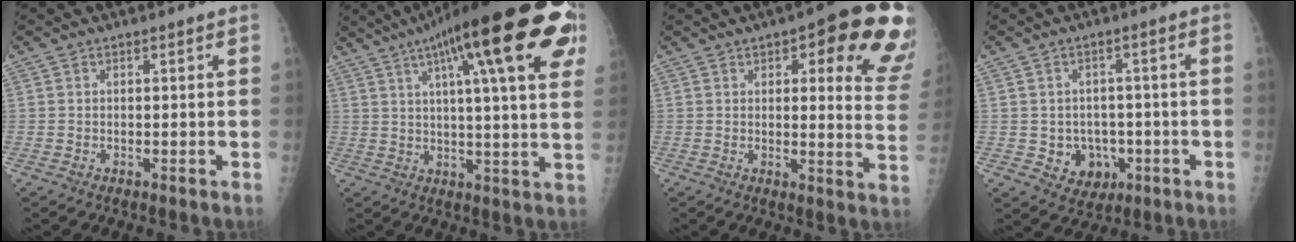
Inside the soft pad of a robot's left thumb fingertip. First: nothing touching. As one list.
[{"total": 26.0, "force": [11.9, 5.6, 22.4], "torque": [-0.307, 0.003, 0.163]}, {"total": 18.6, "force": [9.4, 6.1, 14.8], "torque": [-0.138, -0.036, 0.098]}, {"total": 6.9, "force": [-1.7, 5.9, 3.0], "torque": [-0.011, 0.012, -0.014]}]